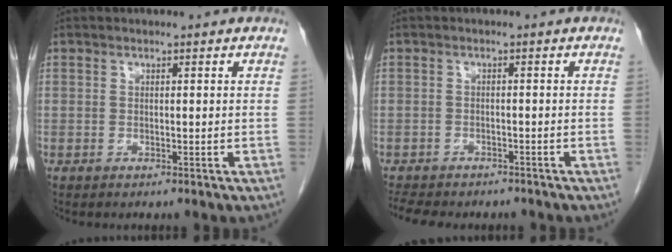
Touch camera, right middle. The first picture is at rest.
{"total": 8.0, "force": [-6.8, 3.1, 3.0], "torque": [-0.051, 0.000, -0.090]}